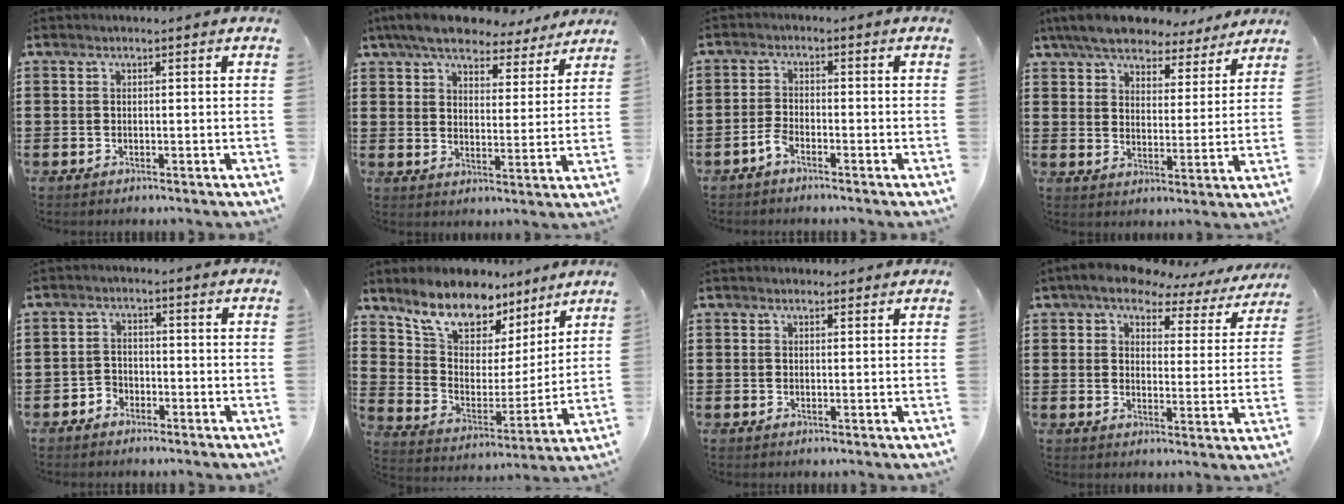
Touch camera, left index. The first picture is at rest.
{"total": 7.8, "force": [7.0, 2.0, 2.8], "torque": [-0.076, -0.023, 0.127]}
{"total": 2.2, "force": [-1.7, 0.7, 1.3], "torque": [-0.034, 0.003, -0.035]}
{"total": 7.6, "force": [7.0, 1.9, 2.3], "torque": [-0.076, -0.026, 0.129]}
{"total": 2.2, "force": [-1.9, 1.2, 0.1], "torque": [-0.010, 0.002, -0.042]}
{"total": 9.8, "force": [8.2, 4.4, 3.0], "torque": [-0.093, -0.055, 0.149]}
{"total": 1.2, "force": [1.1, 0.4, 0.2], "torque": [0.002, 0.000, 0.019]}
{"total": 6.0, "force": [5.1, 2.2, 2.1], "torque": [-0.063, -0.022, 0.086]}